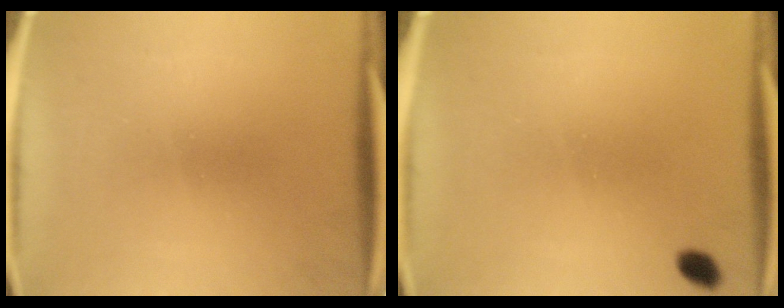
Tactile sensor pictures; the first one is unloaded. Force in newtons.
{"total": 1.8}